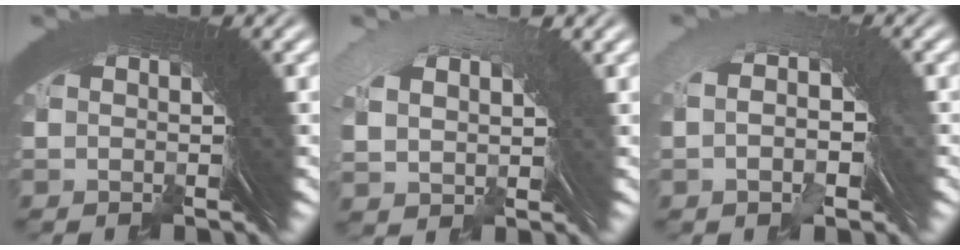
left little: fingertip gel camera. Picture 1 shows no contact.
{"total": 2.6, "force": [1.3, 1.1, 1.9], "torque": [-0.034, 0.012, 0.032]}
{"total": 1.8, "force": [-0.4, 0.7, 1.6], "torque": [-0.021, 0.022, -0.014]}